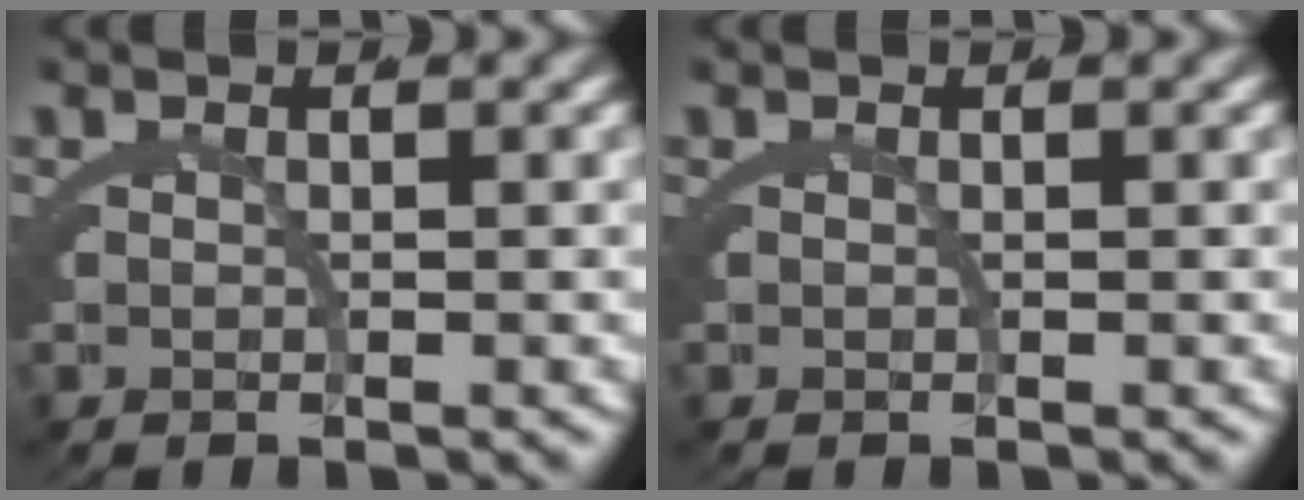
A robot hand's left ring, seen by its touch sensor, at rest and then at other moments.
{"total": 0.0}